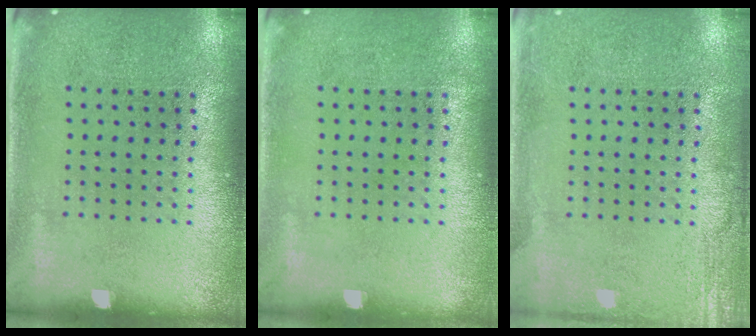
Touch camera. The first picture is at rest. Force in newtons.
{"total": 0.0}
{"total": 2.4, "press": 2.4, "slide": 0.3}